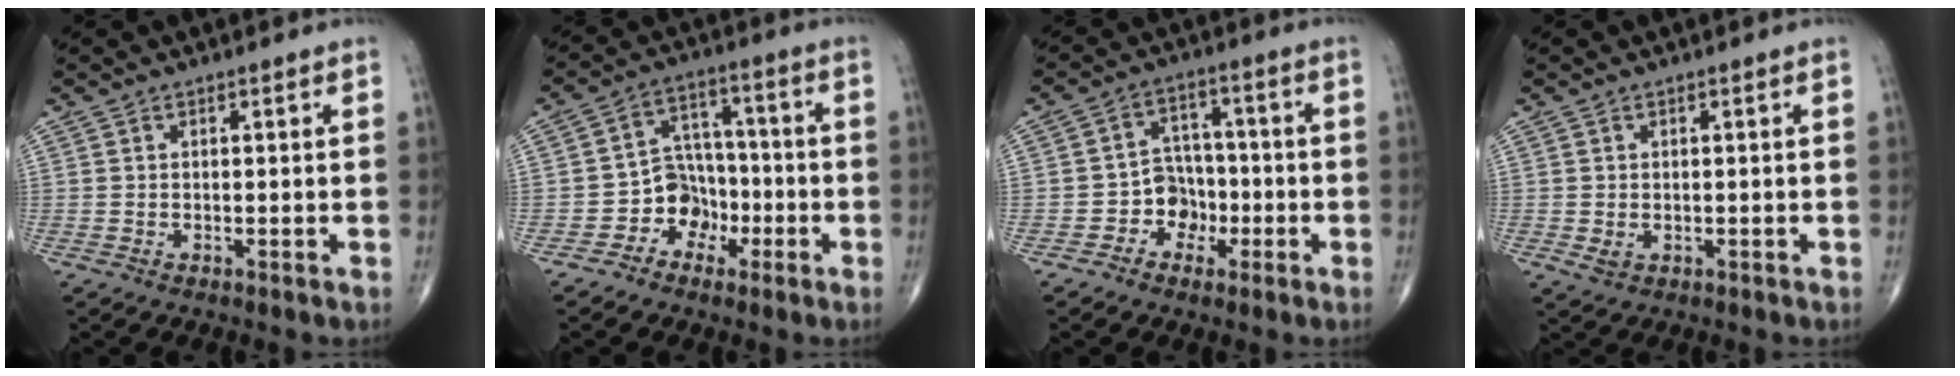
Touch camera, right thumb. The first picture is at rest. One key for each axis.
{"total": 7.8, "fx": -3.3, "fy": 6.5, "fz": 2.8, "tx": 0.002, "ty": 0.043, "tz": -0.062}
{"total": 6.4, "fx": -2.4, "fy": 5.4, "fz": 2.4, "tx": 0.003, "ty": 0.030, "tz": -0.047}
{"total": 1.7, "fx": -0.2, "fy": 1.3, "fz": 1.0, "tx": -0.012, "ty": -0.002, "tz": 0.003}